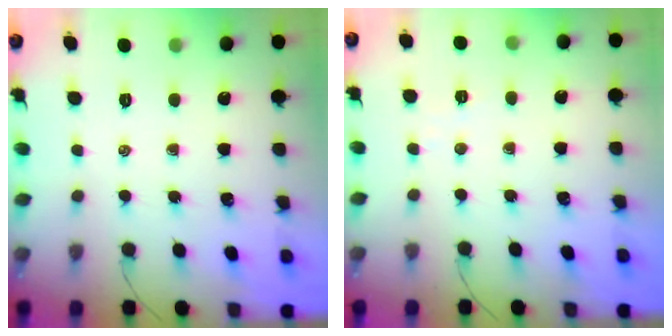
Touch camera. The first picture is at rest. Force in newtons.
{"total": 2.2, "press": 2.1, "slide": 0.7}